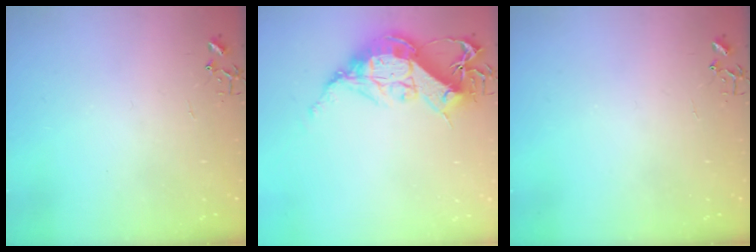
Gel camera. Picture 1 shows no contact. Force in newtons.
{"total": 15.7, "press": 15.6, "slide": 1.4}
{"total": 0.0}